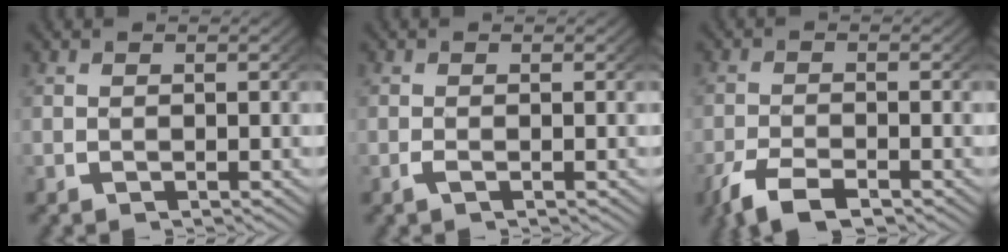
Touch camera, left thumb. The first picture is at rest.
{"total": 0.7, "force": [-0.4, 0.1, 0.5], "torque": [-0.013, -0.002, -0.009]}
{"total": 4.3, "force": [-3.2, 2.0, 2.3], "torque": [-0.053, -0.013, -0.053]}